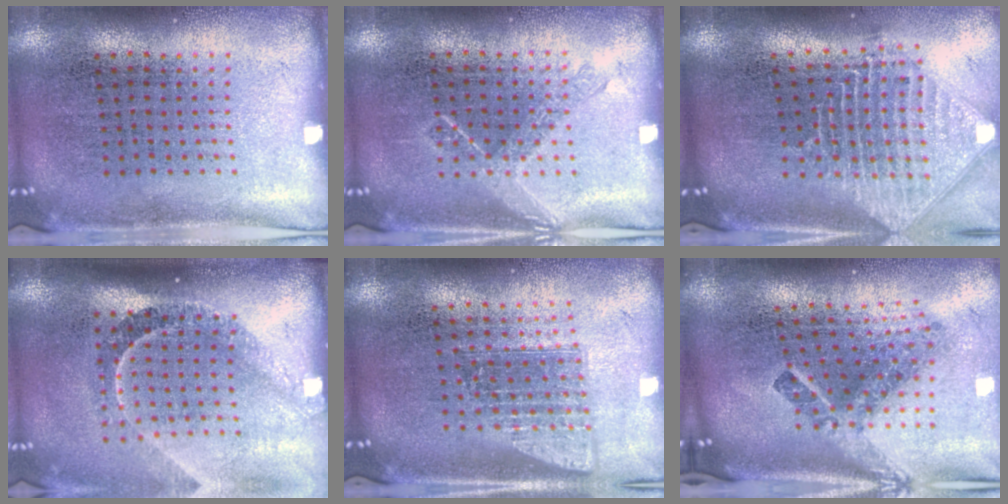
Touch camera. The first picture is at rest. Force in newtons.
{"total": 1.0, "press": 0.9, "slide": 0.3}
{"total": 2.4, "press": 1.8, "slide": 1.6}
{"total": 2.2, "press": 1.5, "slide": 1.5}
{"total": 1.5, "press": 1.2, "slide": 0.9}
{"total": 2.9, "press": 1.7, "slide": 2.3}